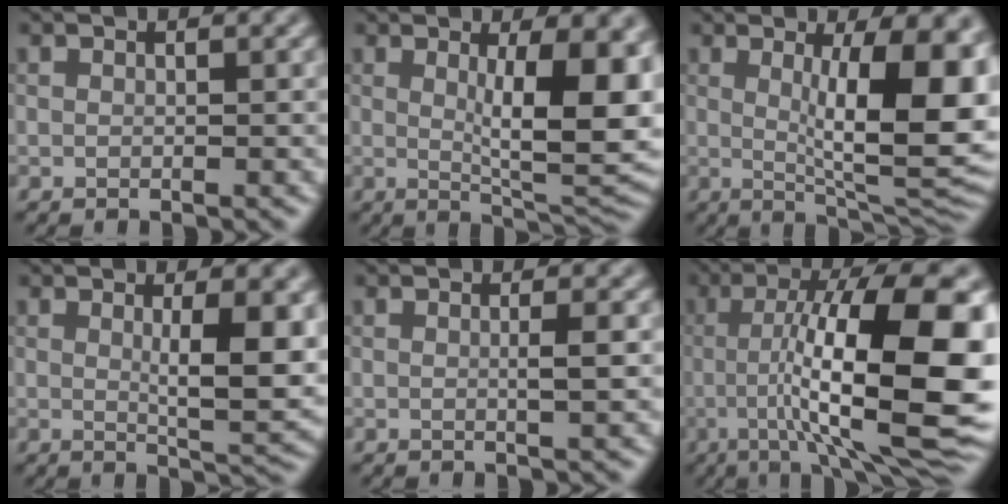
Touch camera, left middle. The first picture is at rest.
{"total": 9.9, "force": [1.4, 2.6, 9.4], "torque": [-0.130, -0.015, 0.030]}
{"total": 11.7, "force": [1.5, 3.1, 11.1], "torque": [-0.149, -0.012, 0.031]}
{"total": 5.9, "force": [1.0, 1.4, 5.7], "torque": [-0.083, -0.010, 0.022]}
{"total": 1.4, "force": [0.0, 0.3, 1.4], "torque": [-0.021, 0.001, -0.003]}
{"total": 14.7, "force": [-1.5, 3.2, 14.2], "torque": [-0.205, 0.024, -0.019]}